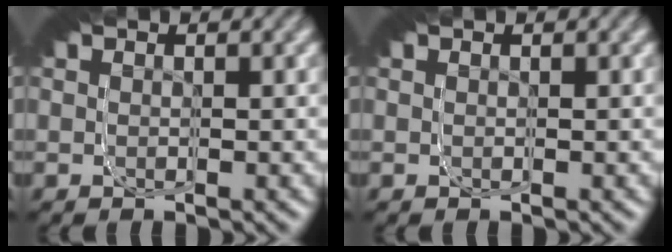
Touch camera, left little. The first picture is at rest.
{"total": 0.0}